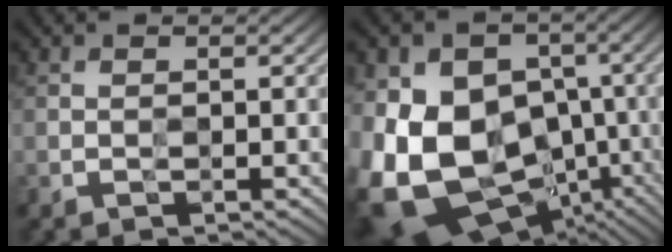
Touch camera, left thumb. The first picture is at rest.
{"total": 20.1, "force": [-4.5, 14.9, 12.7], "torque": [-0.272, -0.021, -0.069]}